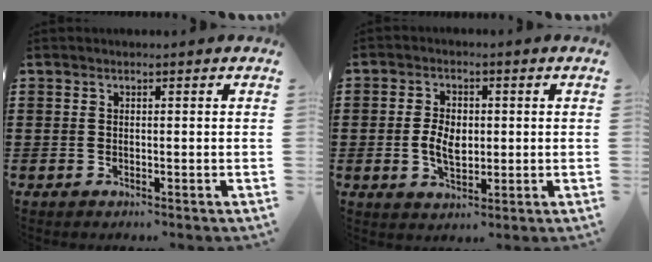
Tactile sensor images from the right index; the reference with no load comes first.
{"total": 4.7, "force": [-0.2, 2.9, 3.7], "torque": [-0.082, 0.007, -0.008]}